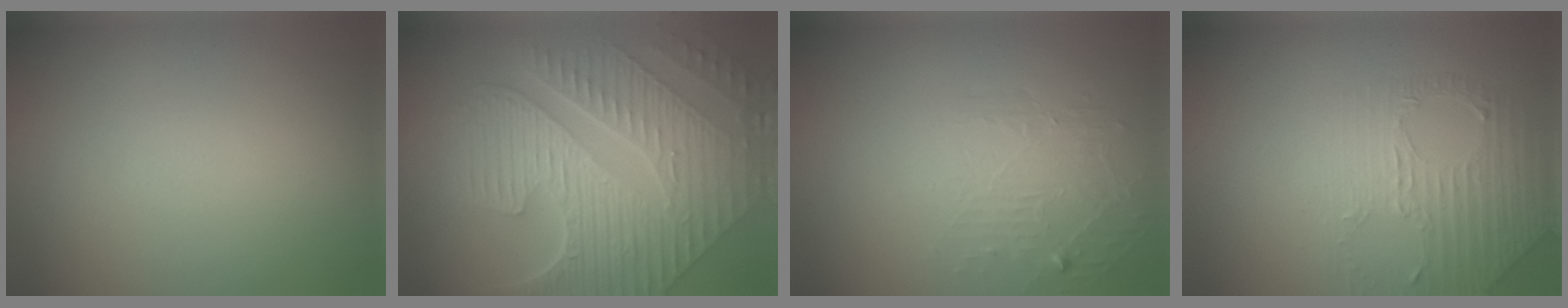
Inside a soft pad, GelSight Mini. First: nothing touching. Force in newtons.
{"total": 10.2, "press": 6.9, "slide": 7.4}
{"total": 1.9, "press": 0.6, "slide": 1.8}
{"total": 1.8, "press": 1.5, "slide": 1.0}